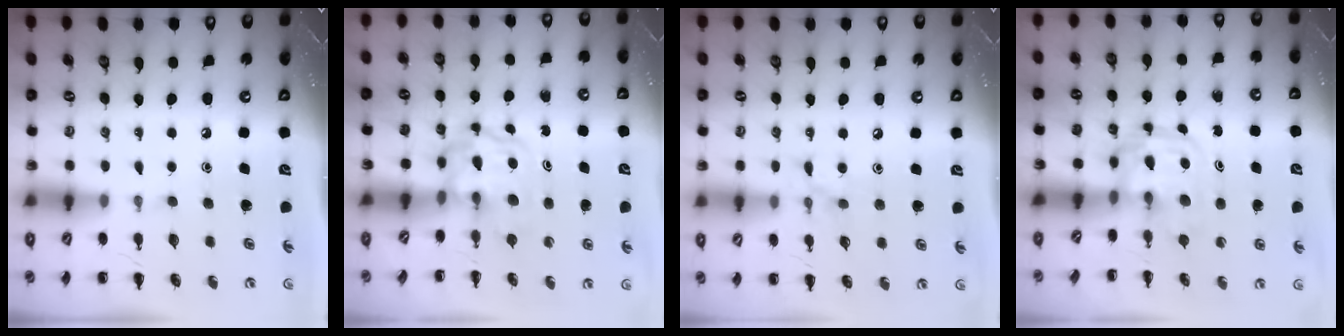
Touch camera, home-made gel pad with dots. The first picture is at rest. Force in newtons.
{"total": 3.9, "press": 3.9, "slide": 0.5}
{"total": 6.9, "press": 6.7, "slide": 1.4}
{"total": 3.1, "press": 3.1, "slide": 0.3}